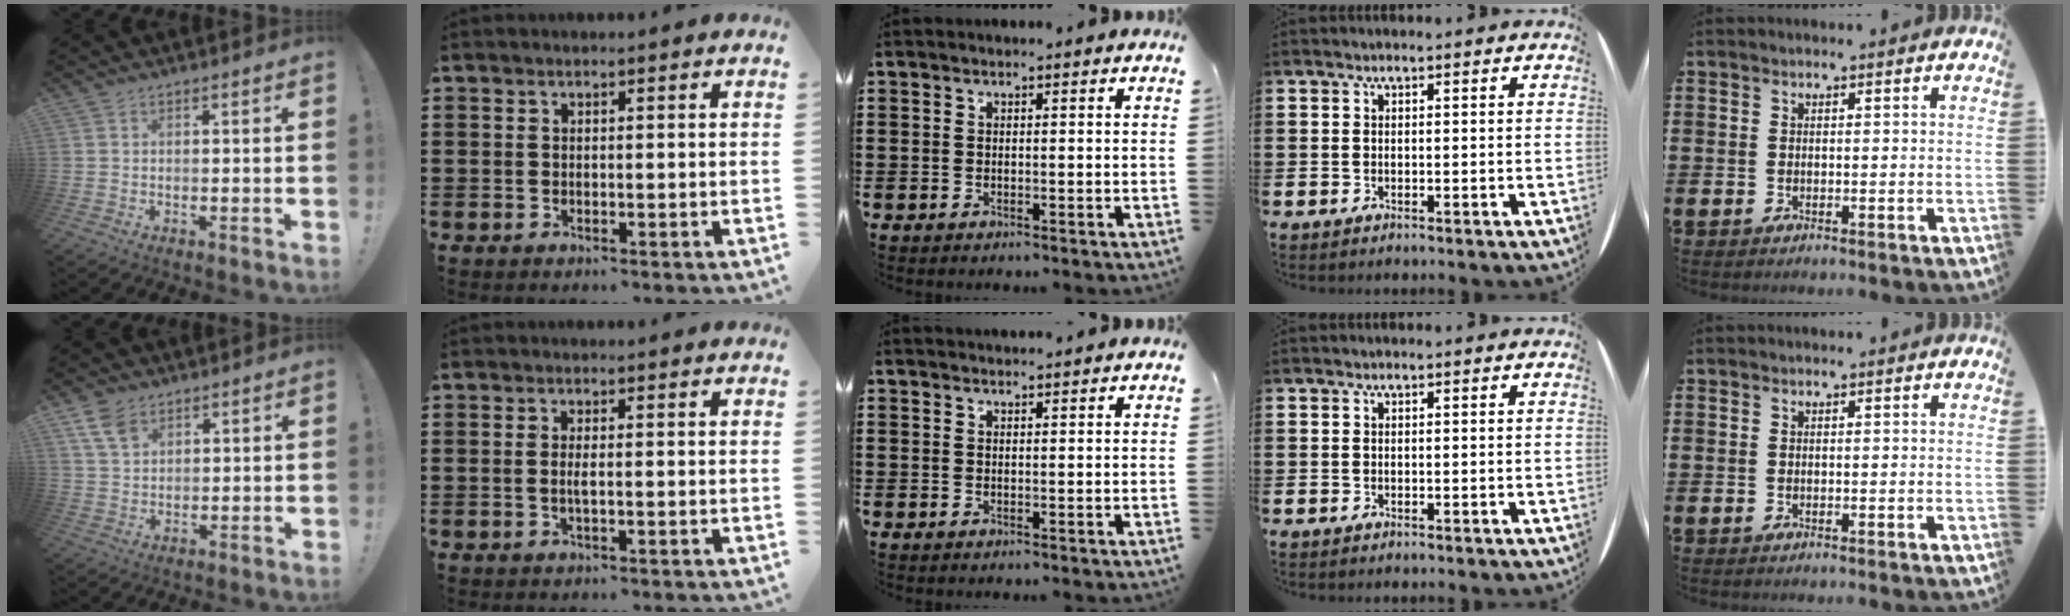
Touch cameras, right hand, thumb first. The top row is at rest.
{"thumb": {"total": 6.7, "force": [4.0, 4.1, 3.5], "torque": [-0.067, -0.011, 0.079]}, "index": {"total": 1.7, "force": [-0.2, 0.3, 1.6], "torque": [-0.039, -0.003, -0.007]}, "middle": {"total": 0.9, "force": [0.9, 0.0, 0.1], "torque": [-0.004, -0.001, 0.018]}}